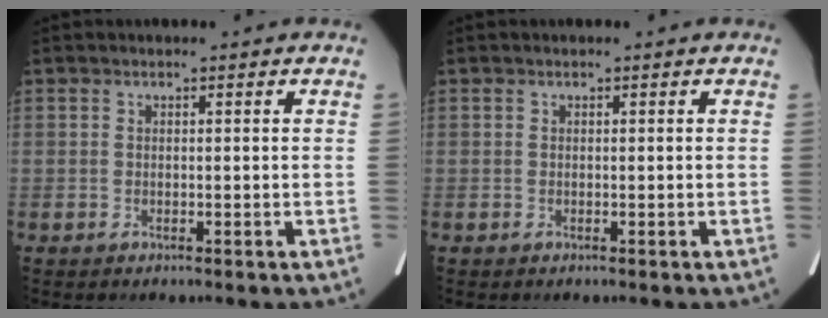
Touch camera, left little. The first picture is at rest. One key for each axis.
{"total": 0.0}